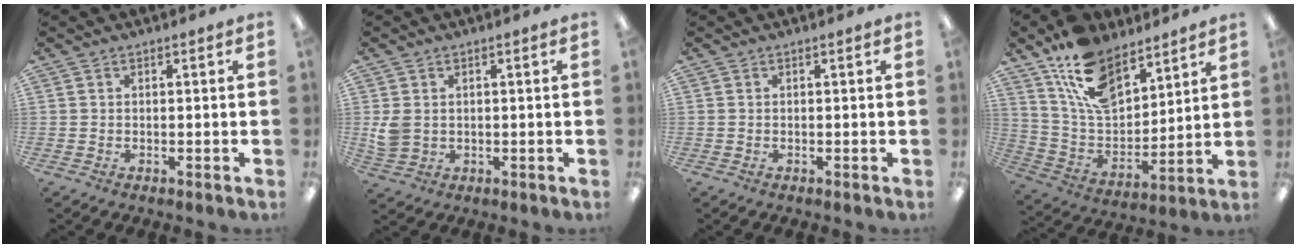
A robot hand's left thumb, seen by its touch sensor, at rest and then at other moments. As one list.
[{"total": 4.0, "force": [0.8, 3.2, 2.3], "torque": [-0.043, -0.002, 0.016]}, {"total": 0.0}, {"total": 16.1, "force": [11.2, 8.0, 8.4], "torque": [-0.174, -0.050, 0.212]}]